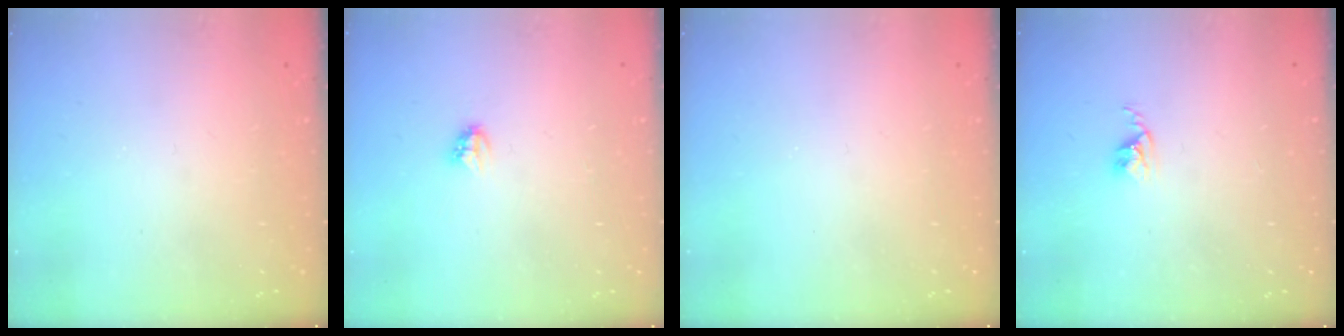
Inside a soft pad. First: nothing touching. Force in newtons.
{"total": 2.7, "press": 2.7, "slide": 0.3}
{"total": 0.0}
{"total": 2.6, "press": 2.6, "slide": 0.4}